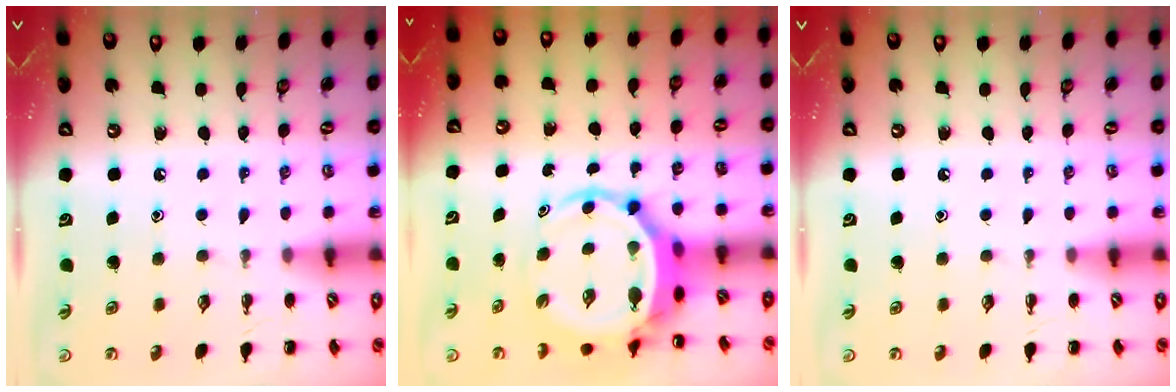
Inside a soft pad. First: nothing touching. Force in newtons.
{"total": 5.7, "press": 5.5, "slide": 1.5}
{"total": 0.0}